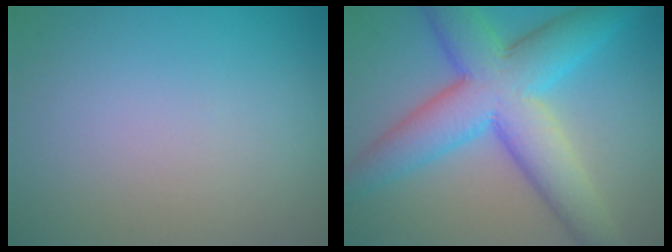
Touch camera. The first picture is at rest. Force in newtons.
{"total": 10.0, "press": 10.0, "slide": 0.2}